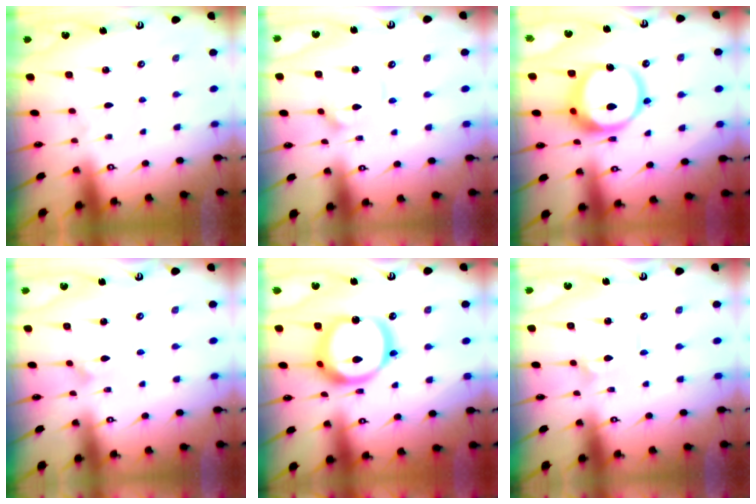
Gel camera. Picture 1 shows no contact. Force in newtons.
{"total": 4.7, "press": 4.6, "slide": 0.5}
{"total": 13.6, "press": 13.5, "slide": 1.6}
{"total": 2.2, "press": 2.2, "slide": 0.2}
{"total": 16.9, "press": 16.8, "slide": 2.0}
{"total": 1.6, "press": 1.6, "slide": 0.1}